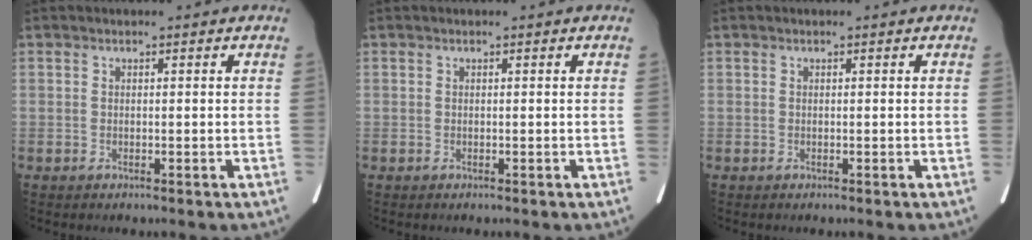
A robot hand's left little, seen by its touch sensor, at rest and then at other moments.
{"total": 0.0}
{"total": 0.0}